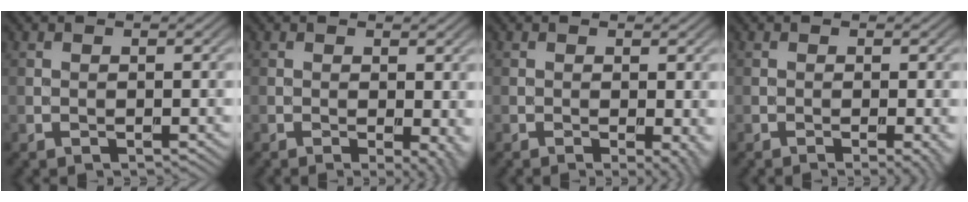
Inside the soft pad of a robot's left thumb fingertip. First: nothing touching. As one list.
[{"total": 3.4, "force": [-0.5, 1.0, 3.2], "torque": [-0.039, -0.006, -0.006]}, {"total": 2.7, "force": [-0.5, 0.6, 2.6], "torque": [-0.033, -0.006, -0.008]}, {"total": 2.1, "force": [-0.7, 0.2, 2.0], "torque": [-0.027, 0.000, -0.013]}]